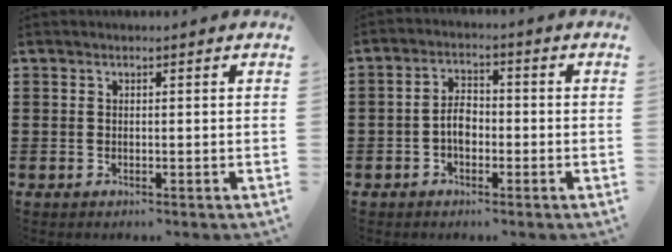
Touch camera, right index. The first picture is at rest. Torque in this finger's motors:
{"motor_torque": [2.14, 0.00, 0.46, 0.01]}